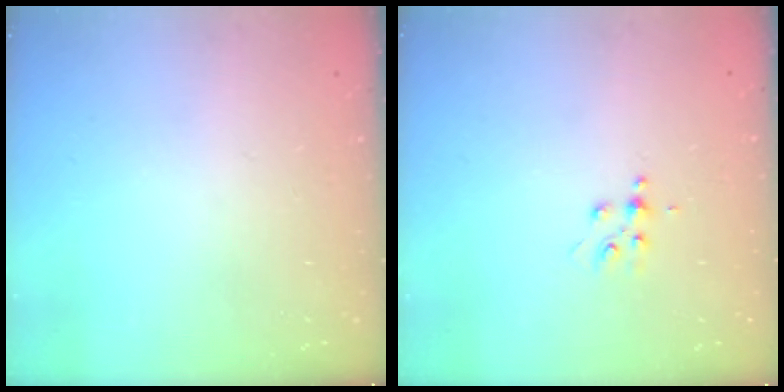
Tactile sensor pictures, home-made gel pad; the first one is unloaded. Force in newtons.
{"total": 5.2, "press": 5.1, "slide": 0.8}